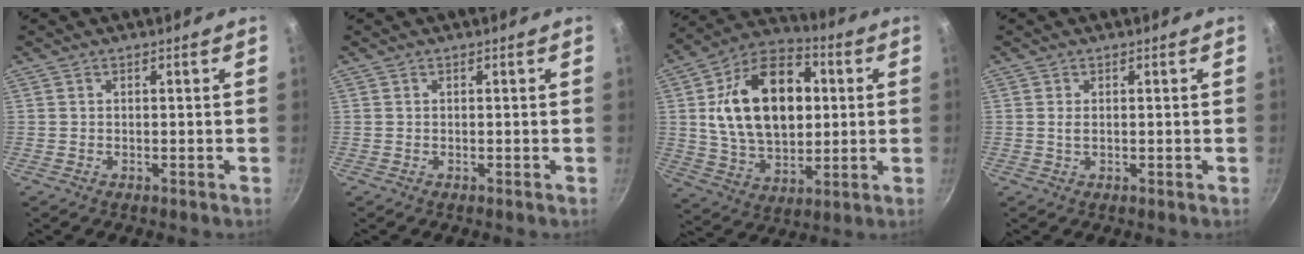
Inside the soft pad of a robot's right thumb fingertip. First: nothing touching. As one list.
[{"total": 0.0}, {"total": 22.9, "force": [3.6, 15.0, 17.0], "torque": [-0.258, 0.012, 0.056]}, {"total": 1.1, "force": [0.1, 0.5, 1.0], "torque": [-0.019, 0.000, 0.001]}]